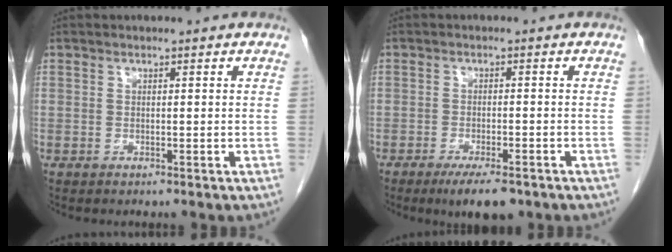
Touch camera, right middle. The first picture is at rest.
{"total": 6.0, "force": [-4.2, 1.5, 4.1], "torque": [-0.062, -0.009, -0.062]}